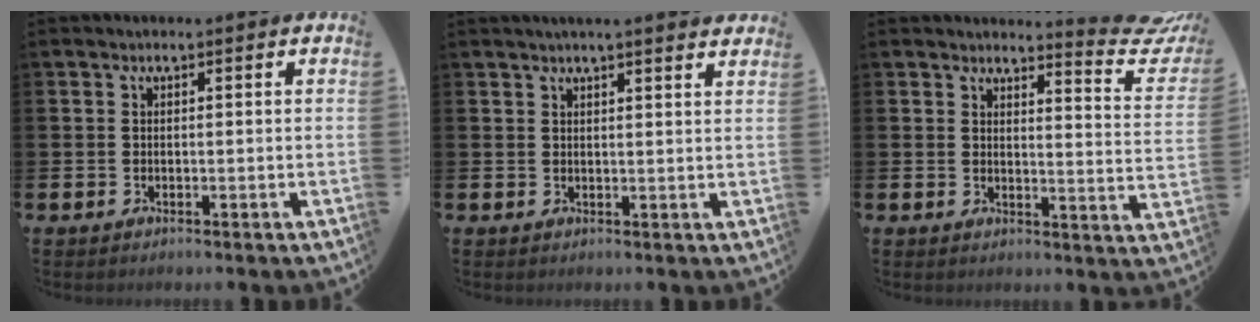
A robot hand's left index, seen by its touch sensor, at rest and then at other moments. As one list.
[{"total": 2.8, "force": [2.7, -0.3, 0.7], "torque": [-0.010, -0.014, 0.048]}, {"total": 4.7, "force": [4.4, 0.7, 1.4], "torque": [-0.006, -0.056, 0.065]}]